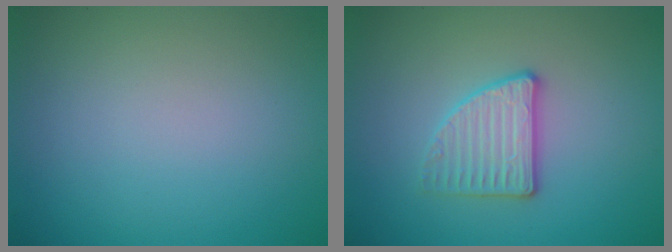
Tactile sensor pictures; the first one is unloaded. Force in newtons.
{"total": 2.9, "press": 2.8, "slide": 0.7}